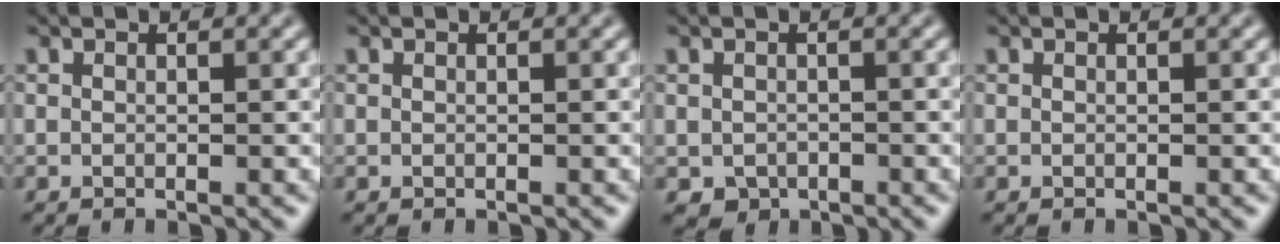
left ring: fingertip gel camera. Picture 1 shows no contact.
{"total": 0.0}
{"total": 1.4, "force": [-0.6, 1.2, 0.5], "torque": [-0.008, -0.007, -0.010]}
{"total": 0.0}